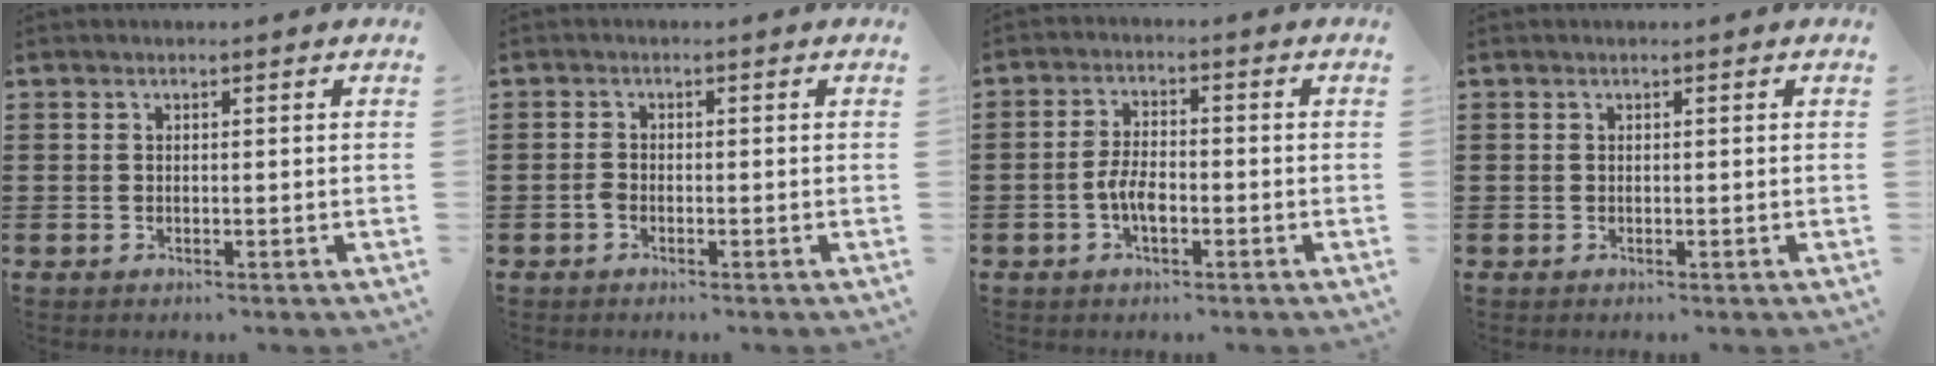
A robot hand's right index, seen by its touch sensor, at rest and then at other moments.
{"total": 1.2, "force": [-0.7, 0.6, 0.7], "torque": [-0.024, -0.003, -0.016]}
{"total": 4.1, "force": [-1.4, 1.7, 3.4], "torque": [-0.079, 0.000, -0.032]}
{"total": 0.0}